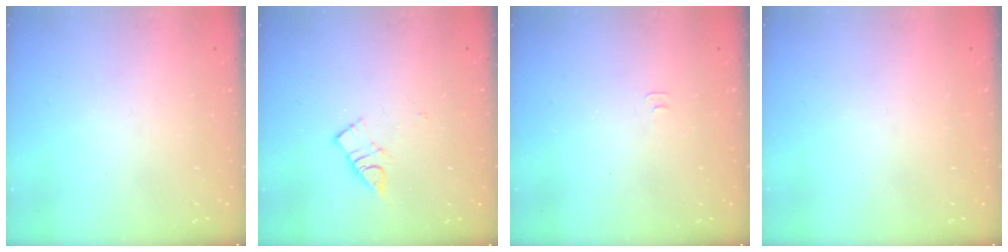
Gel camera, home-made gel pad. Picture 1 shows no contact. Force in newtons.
{"total": 5.9, "press": 5.9, "slide": 0.5}
{"total": 3.0, "press": 3.0, "slide": 0.3}
{"total": 0.0}